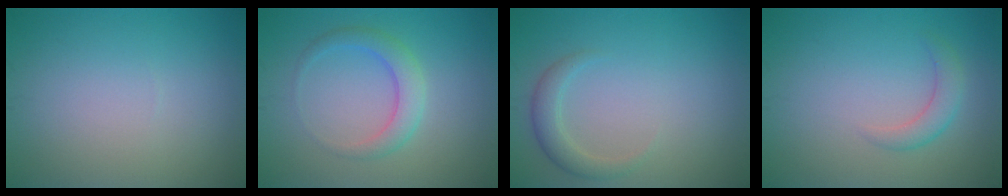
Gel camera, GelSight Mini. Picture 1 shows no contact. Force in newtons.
{"total": 2.8, "press": 2.8, "slide": 0.1}
{"total": 2.0, "press": 2.0, "slide": 0.2}
{"total": 2.0, "press": 2.0, "slide": 0.1}